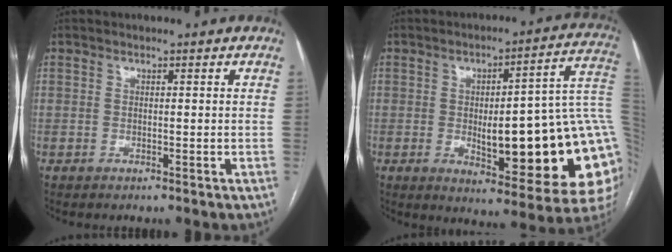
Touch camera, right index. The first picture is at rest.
{"total": 25.1, "force": [-2.0, 5.6, 24.4], "torque": [-0.224, 0.021, -0.013]}